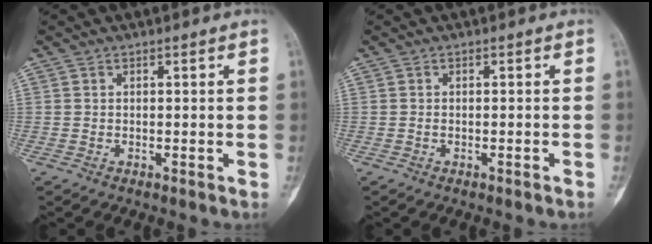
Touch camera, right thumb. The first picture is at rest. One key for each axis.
{"total": 0.8, "fx": -0.5, "fy": -0.1, "fz": 0.5, "tx": -0.018, "ty": 0.005, "tz": -0.004}